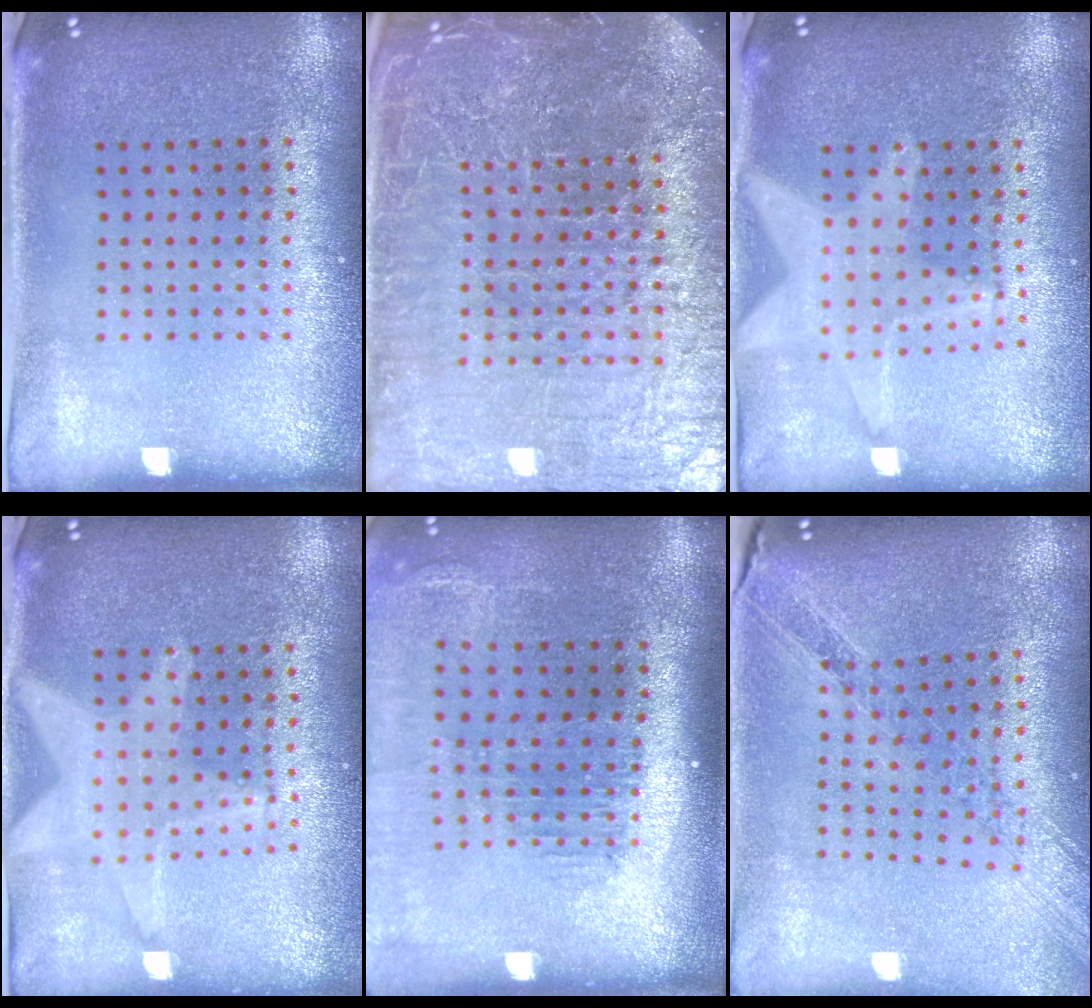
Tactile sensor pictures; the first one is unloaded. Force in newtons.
{"total": 6.4, "press": 5.7, "slide": 3.0}
{"total": 1.9, "press": 1.6, "slide": 1.0}
{"total": 1.9, "press": 1.6, "slide": 1.0}
{"total": 1.7, "press": 1.5, "slide": 0.7}
{"total": 1.1, "press": 1.1, "slide": 0.3}